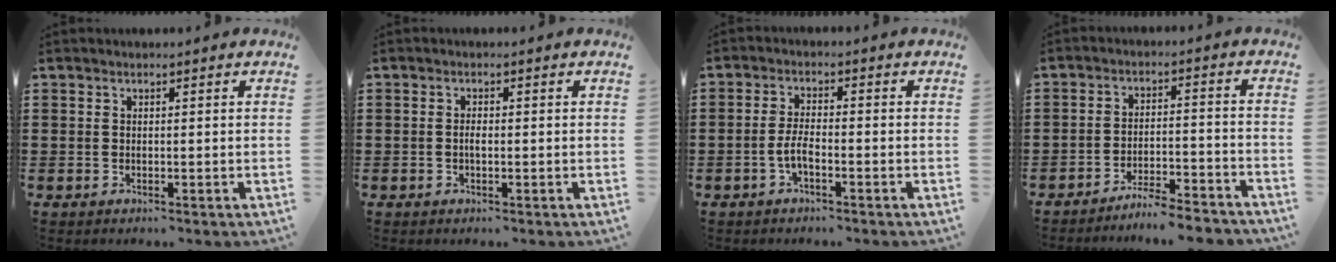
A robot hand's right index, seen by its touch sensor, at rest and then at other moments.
{"total": 1.1, "force": [-0.2, 0.4, 1.0], "torque": [-0.020, -0.002, -0.003]}
{"total": 3.5, "force": [-1.5, 1.0, 3.0], "torque": [-0.074, -0.003, -0.033]}
{"total": 5.2, "force": [-5.0, -0.2, 1.3], "torque": [-0.023, 0.000, -0.100]}